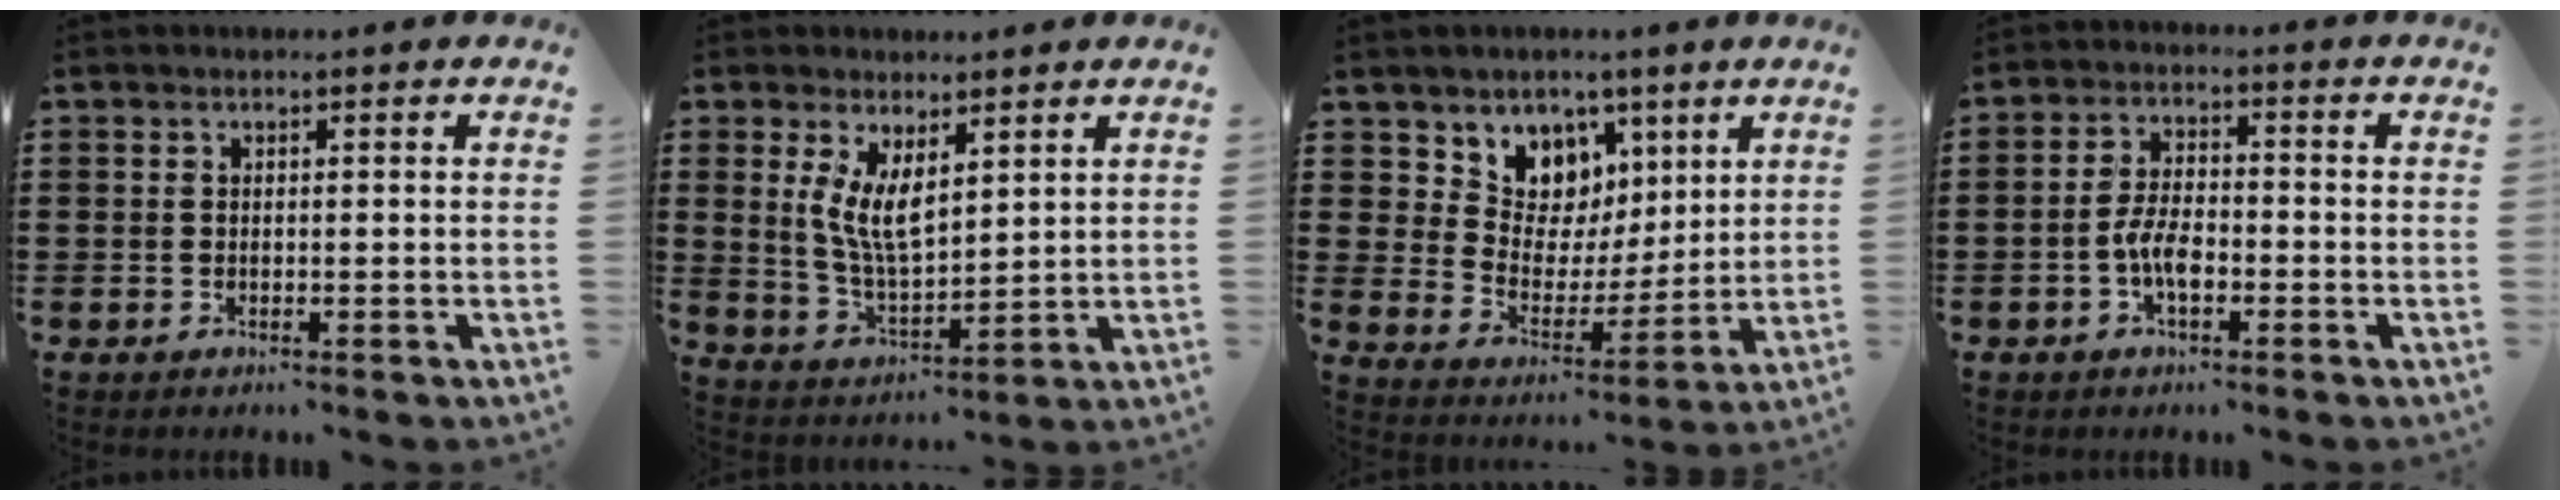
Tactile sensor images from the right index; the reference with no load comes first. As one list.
[{"total": 6.1, "force": [2.7, 2.4, 4.9], "torque": [-0.102, -0.003, 0.051]}, {"total": 7.0, "force": [4.7, 5.2, 0.0], "torque": [-0.046, -0.043, 0.086]}, {"total": 4.8, "force": [-1.8, 2.2, 3.9], "torque": [-0.095, -0.003, -0.040]}]